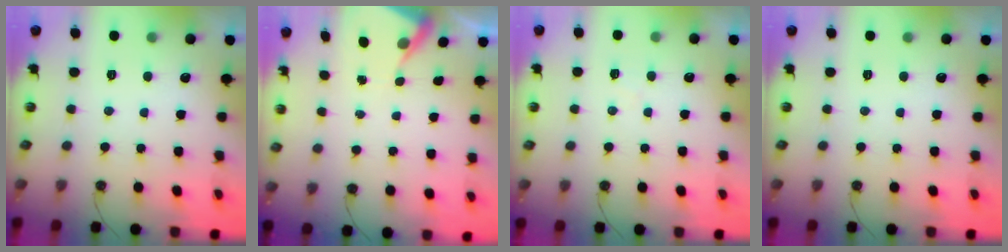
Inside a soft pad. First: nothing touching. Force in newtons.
{"total": 4.1, "press": 4.1, "slide": 0.5}
{"total": 4.2, "press": 4.2, "slide": 0.6}
{"total": 0.0}